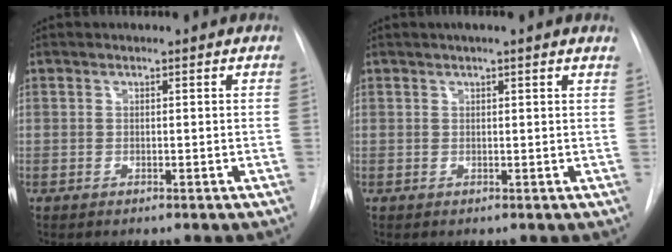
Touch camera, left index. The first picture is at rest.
{"total": 3.4, "force": [2.6, -0.2, 2.1], "torque": [-0.026, 0.019, 0.032]}